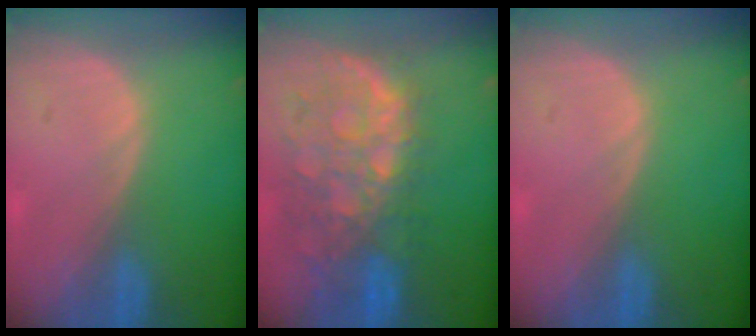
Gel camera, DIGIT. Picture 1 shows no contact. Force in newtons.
{"total": 11.1, "press": 9.7, "slide": 5.5}
{"total": 0.0}